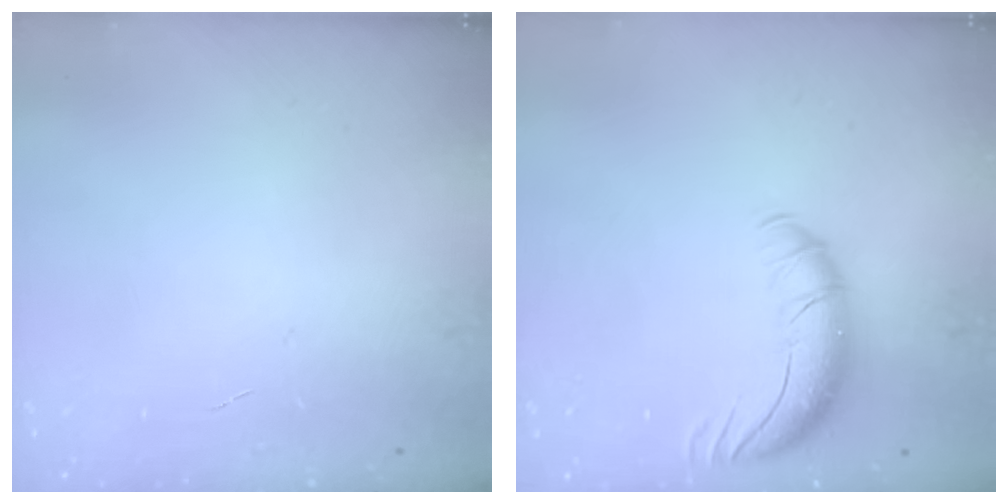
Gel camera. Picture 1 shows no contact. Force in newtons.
{"total": 9.8, "press": 9.5, "slide": 2.4}